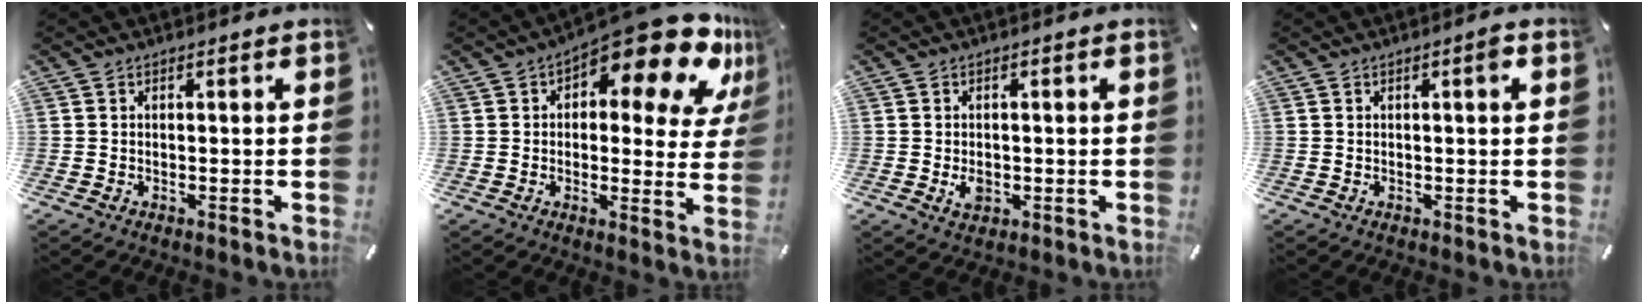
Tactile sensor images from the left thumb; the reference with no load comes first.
{"total": 17.7, "force": [11.2, 5.9, 12.4], "torque": [-0.162, -0.088, 0.182]}
{"total": 3.0, "force": [-0.5, 2.3, 1.9], "torque": [-0.033, -0.003, -0.011]}
{"total": 2.0, "force": [0.5, 0.4, 1.9], "torque": [-0.029, 0.002, 0.005]}